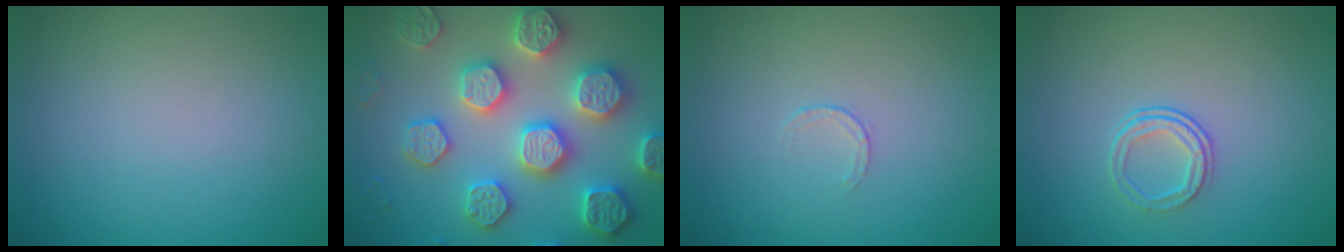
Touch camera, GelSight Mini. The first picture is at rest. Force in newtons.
{"total": 7.9, "press": 7.7, "slide": 1.7}
{"total": 0.6, "press": 0.4, "slide": 0.4}
{"total": 2.1, "press": 1.4, "slide": 1.5}